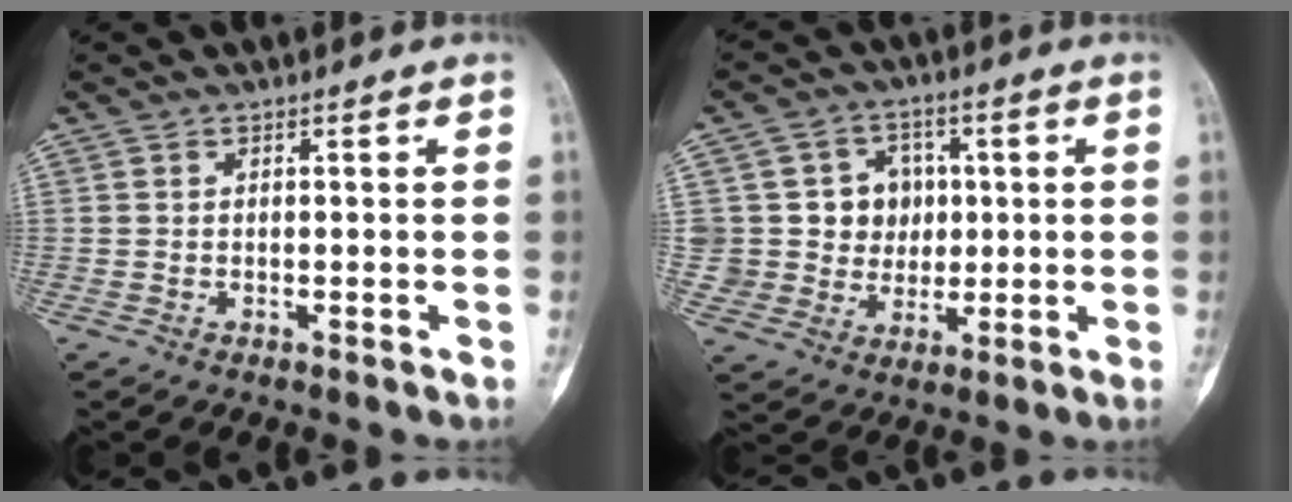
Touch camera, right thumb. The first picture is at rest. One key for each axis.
{"total": 10.2, "fx": 1.8, "fy": 9.7, "fz": 2.6, "tx": 0.009, "ty": 0.008, "tz": 0.035}